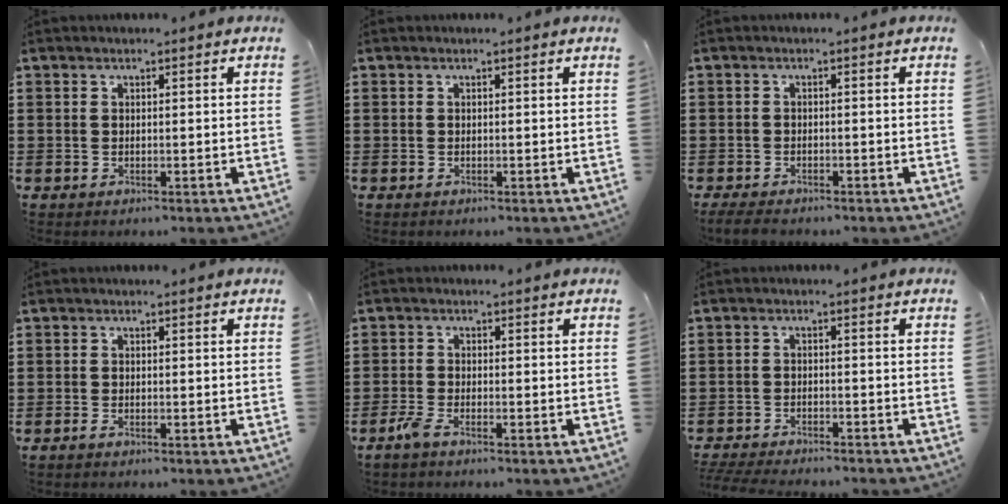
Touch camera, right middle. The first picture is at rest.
{"total": 0.0}
{"total": 1.7, "force": [-1.6, 0.4, 0.6], "torque": [-0.020, -0.001, -0.035]}
{"total": 0.7, "force": [-0.5, 0.1, 0.5], "torque": [-0.012, -0.005, -0.008]}
{"total": 2.3, "force": [-1.5, 0.4, 1.7], "torque": [-0.052, -0.008, -0.034]}
{"total": 3.3, "force": [-3.3, 0.2, 0.5], "torque": [-0.023, -0.006, -0.072]}